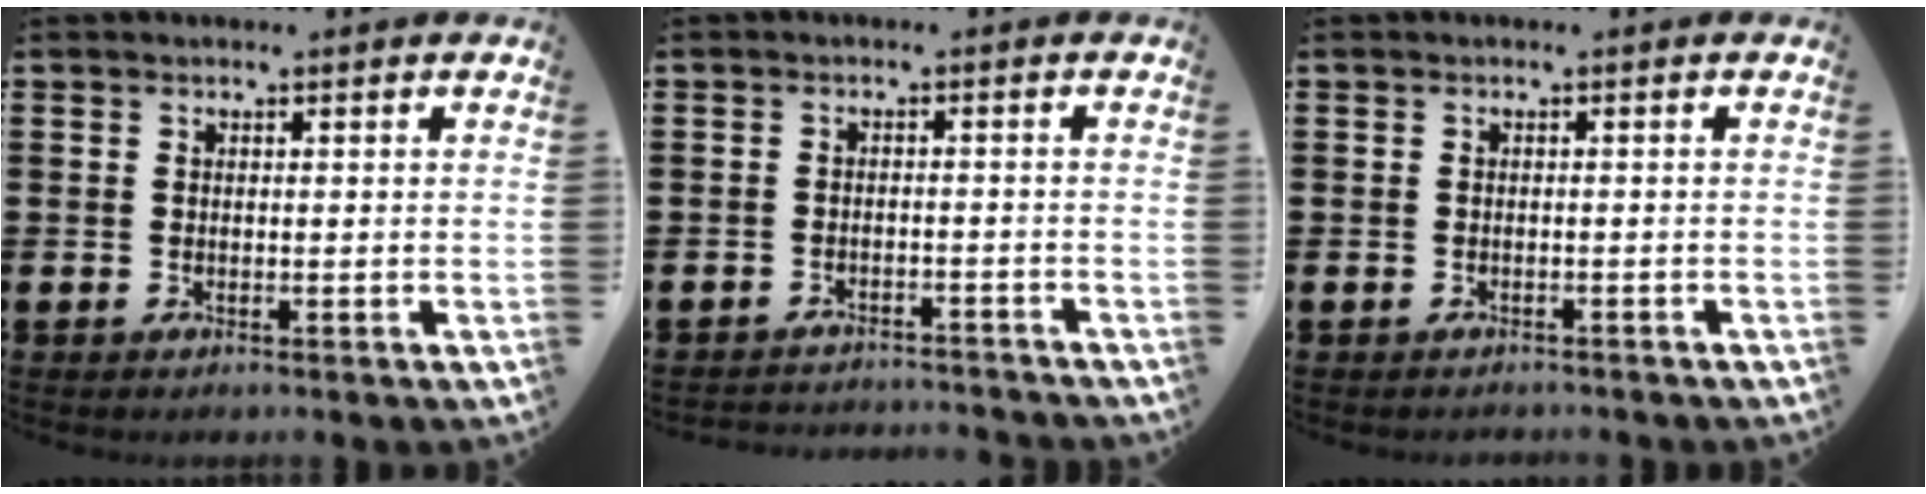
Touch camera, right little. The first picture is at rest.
{"total": 2.0, "force": [-2.0, -0.1, -0.3], "torque": [-0.001, 0.003, -0.044]}
{"total": 0.6, "force": [-0.6, 0.0, 0.0], "torque": [-0.001, -0.003, -0.012]}